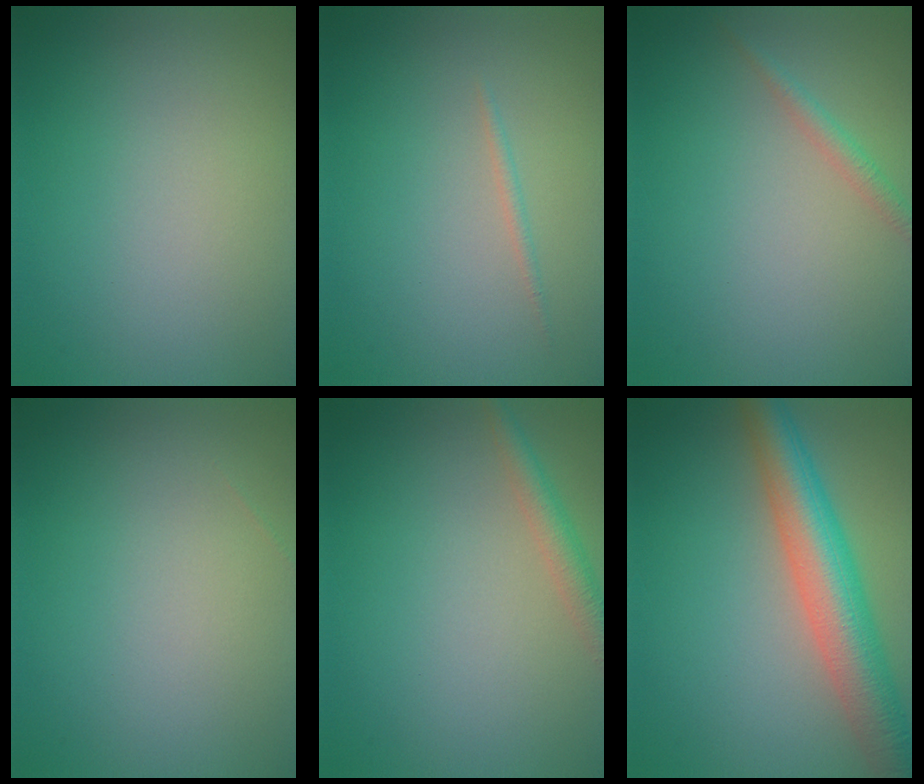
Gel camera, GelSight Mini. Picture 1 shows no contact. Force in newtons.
{"total": 0.6, "press": 0.6, "slide": 0.0}
{"total": 1.4, "press": 1.4, "slide": 0.1}
{"total": 0.0}
{"total": 2.3, "press": 2.3, "slide": 0.1}
{"total": 7.7, "press": 7.7, "slide": 0.4}